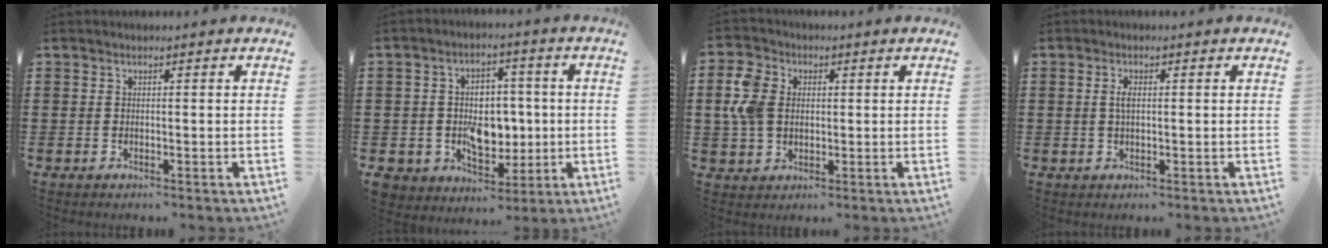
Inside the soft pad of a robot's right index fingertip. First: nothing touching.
{"total": 8.2, "force": [-0.7, 6.9, 4.3], "torque": [-0.095, 0.011, -0.004]}
{"total": 6.4, "force": [0.9, 5.0, 3.9], "torque": [-0.116, 0.007, 0.008]}
{"total": 2.0, "force": [0.3, 0.7, 1.9], "torque": [-0.039, 0.004, 0.002]}